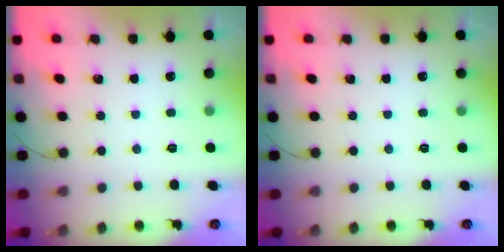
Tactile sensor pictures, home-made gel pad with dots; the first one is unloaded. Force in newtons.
{"total": 0.0}